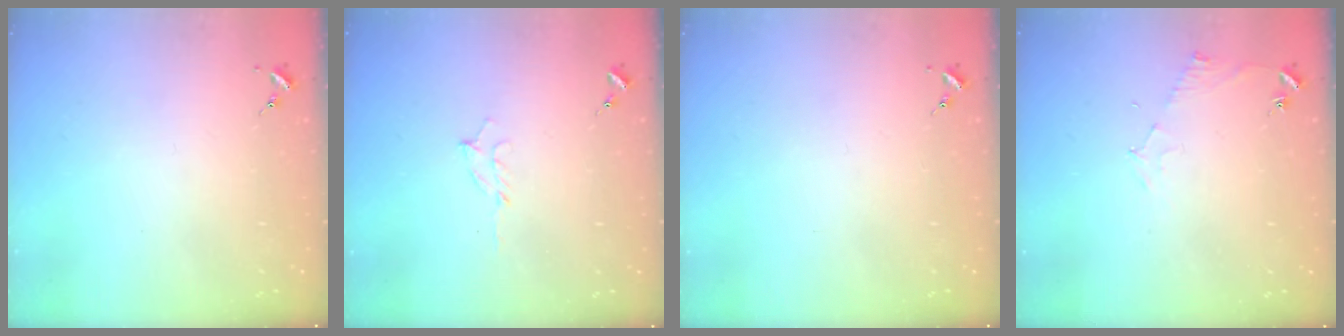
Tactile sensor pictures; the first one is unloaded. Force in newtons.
{"total": 5.6, "press": 5.6, "slide": 0.6}
{"total": 0.0}
{"total": 5.9, "press": 5.8, "slide": 0.7}